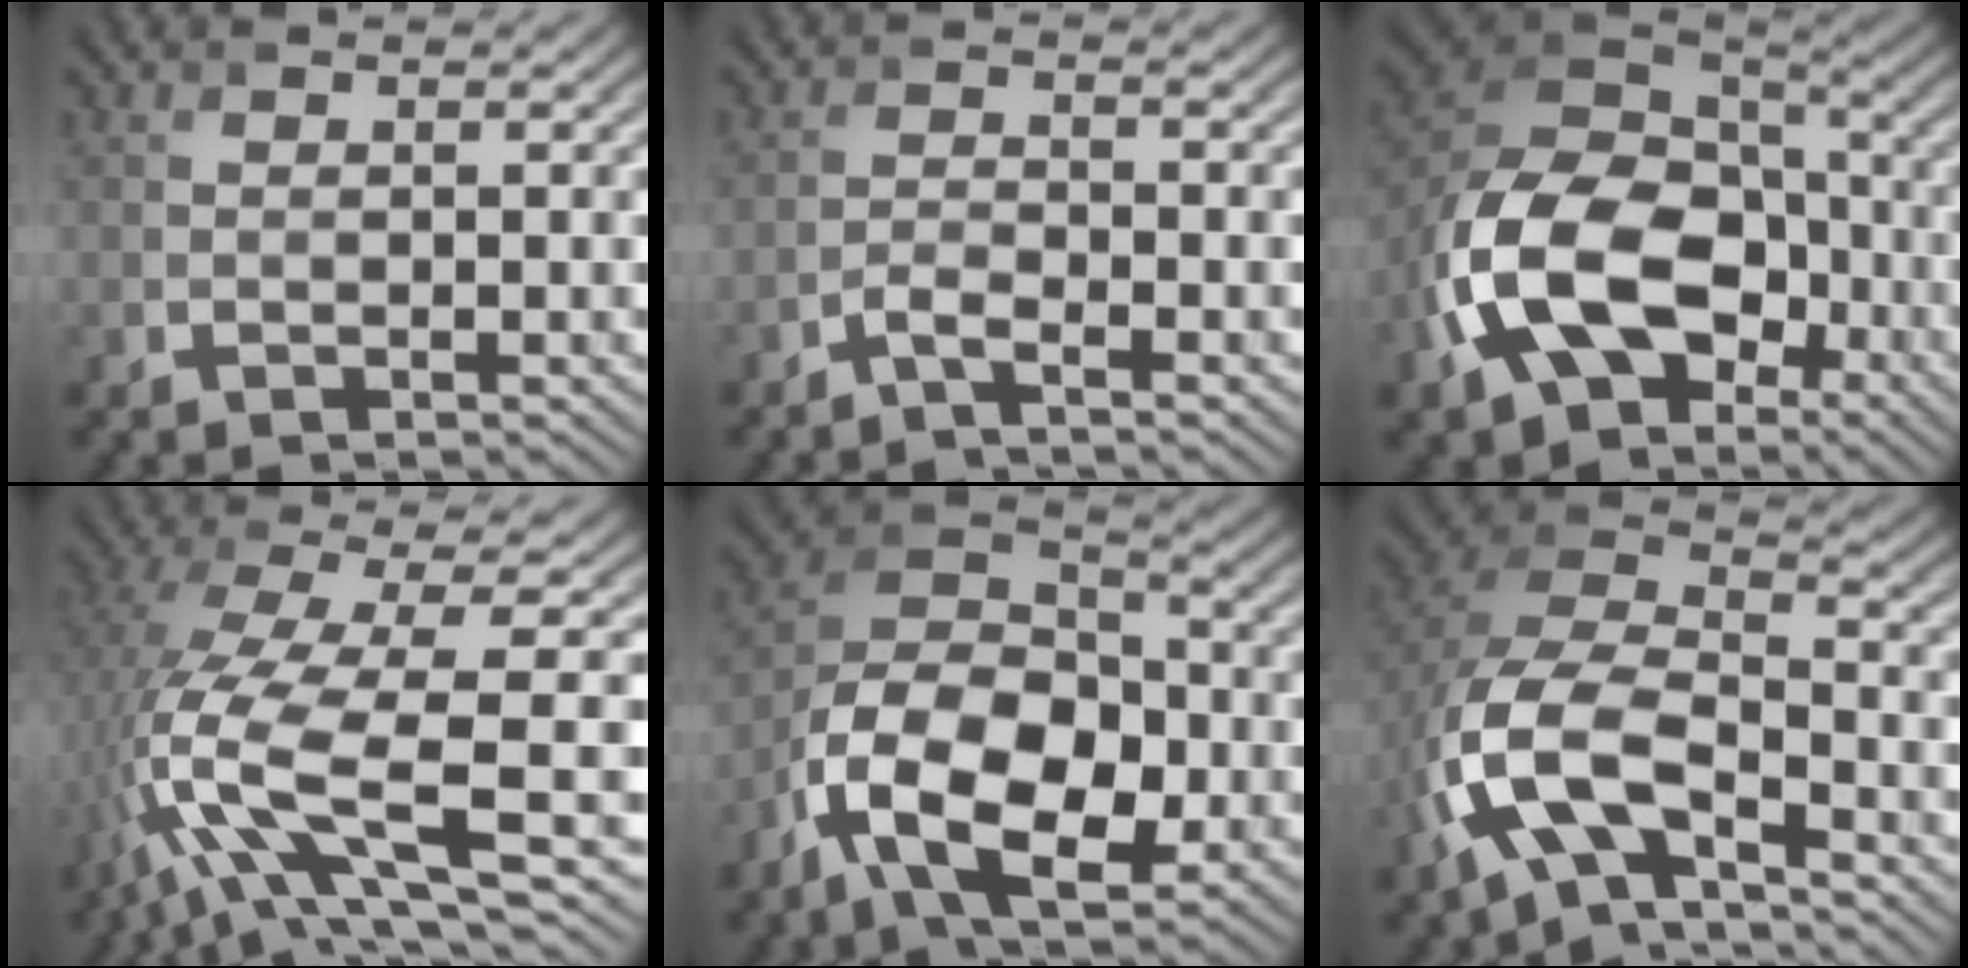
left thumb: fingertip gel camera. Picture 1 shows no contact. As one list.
[{"total": 2.1, "force": [-1.7, 0.3, 1.2], "torque": [-0.028, 0.002, -0.042]}, {"total": 16.2, "force": [-5.9, 10.8, 10.5], "torque": [-0.242, -0.031, -0.120]}, {"total": 13.7, "force": [-2.8, 3.5, 13.0], "torque": [-0.275, -0.003, -0.043]}, {"total": 14.3, "force": [-6.1, 8.2, 10.1], "torque": [-0.205, -0.020, -0.133]}, {"total": 13.0, "force": [-5.8, 6.2, 9.8], "torque": [-0.227, -0.013, -0.123]}]